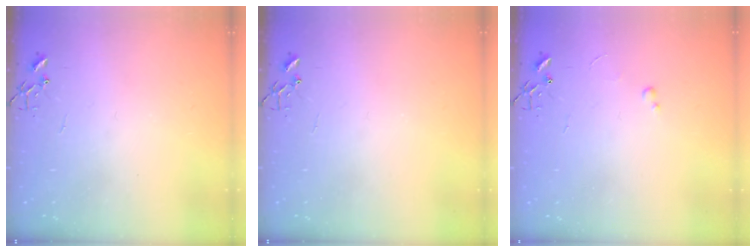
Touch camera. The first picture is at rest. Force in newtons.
{"total": 0.0}
{"total": 2.0, "press": 2.0, "slide": 0.3}